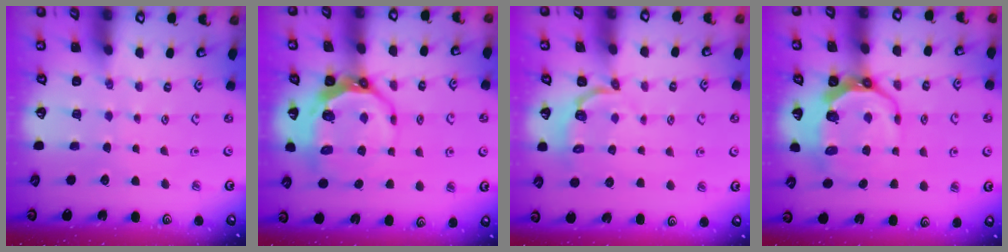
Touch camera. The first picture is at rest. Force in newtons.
{"total": 9.4, "press": 8.6, "slide": 3.6}
{"total": 3.4, "press": 2.4, "slide": 2.5}
{"total": 10.3, "press": 9.4, "slide": 4.1}